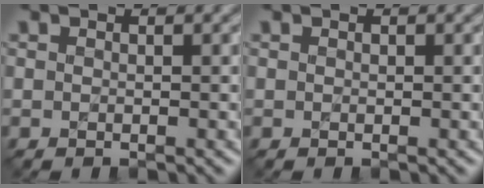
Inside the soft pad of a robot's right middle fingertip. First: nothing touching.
{"total": 0.0}